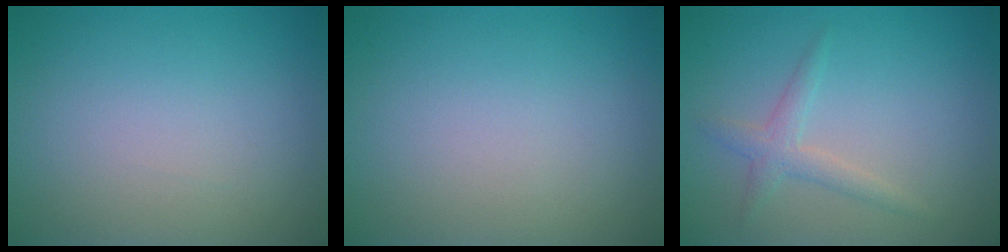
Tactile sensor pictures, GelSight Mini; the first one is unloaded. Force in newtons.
{"total": 0.0}
{"total": 1.9, "press": 1.9, "slide": 0.1}